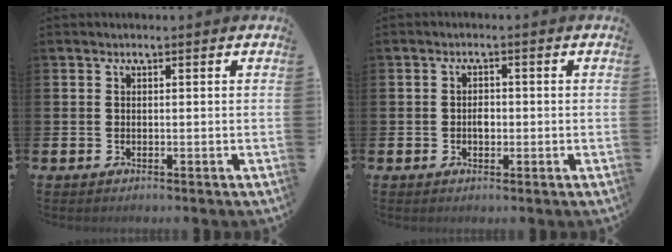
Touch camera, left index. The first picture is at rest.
{"total": 1.8, "force": [-0.2, 1.2, 1.3], "torque": [-0.013, 0.003, -0.008]}